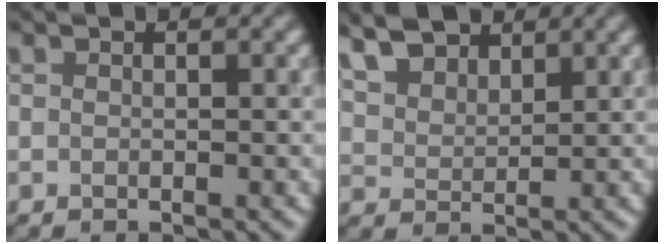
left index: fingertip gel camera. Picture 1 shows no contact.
{"total": 5.6, "force": [4.5, 2.6, 2.2], "torque": [-0.057, 0.014, 0.080]}